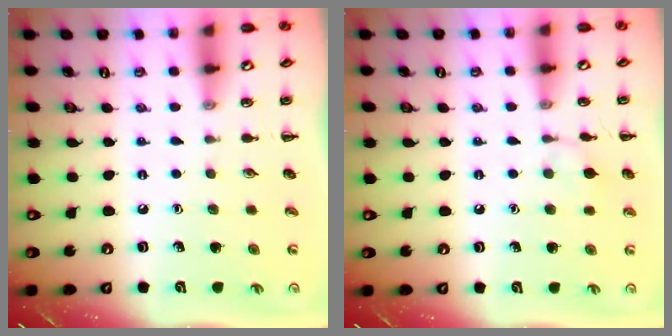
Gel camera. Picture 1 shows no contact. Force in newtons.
{"total": 6.6, "press": 6.4, "slide": 1.7}